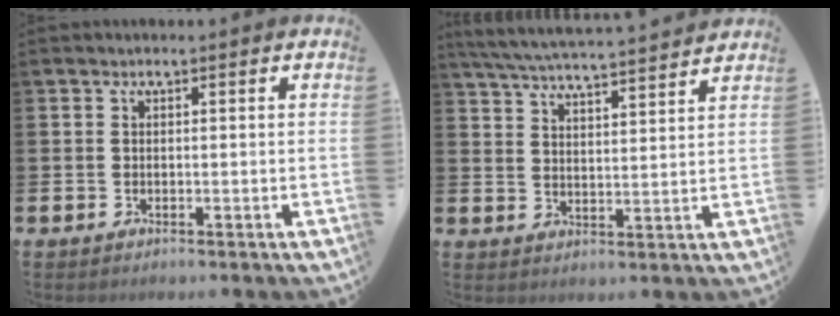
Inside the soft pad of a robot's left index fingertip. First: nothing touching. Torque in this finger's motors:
{"motor_torque": [0.79, -1.35, 0.56, 0.15]}